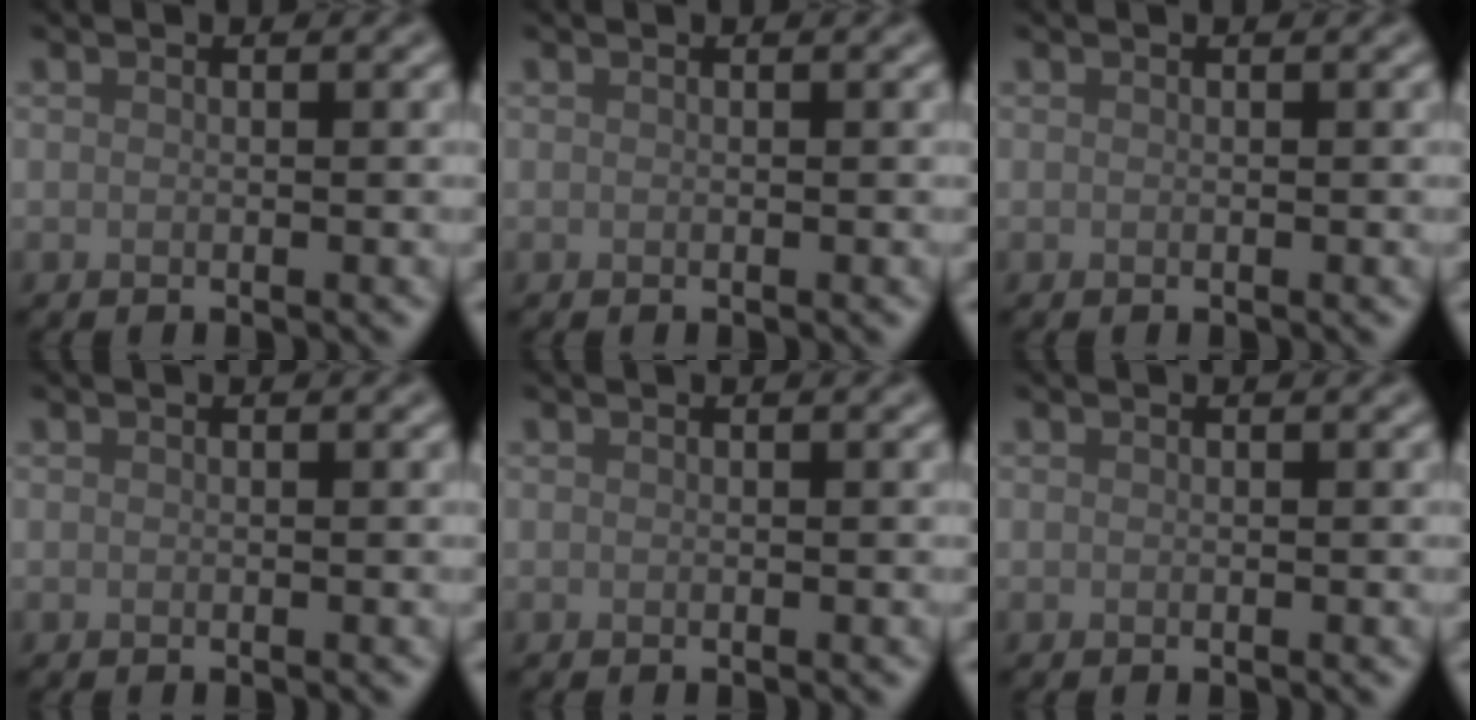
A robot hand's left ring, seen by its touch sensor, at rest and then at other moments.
{"total": 0.0}
{"total": 0.0}
{"total": 0.0}
{"total": 0.0}
{"total": 0.0}